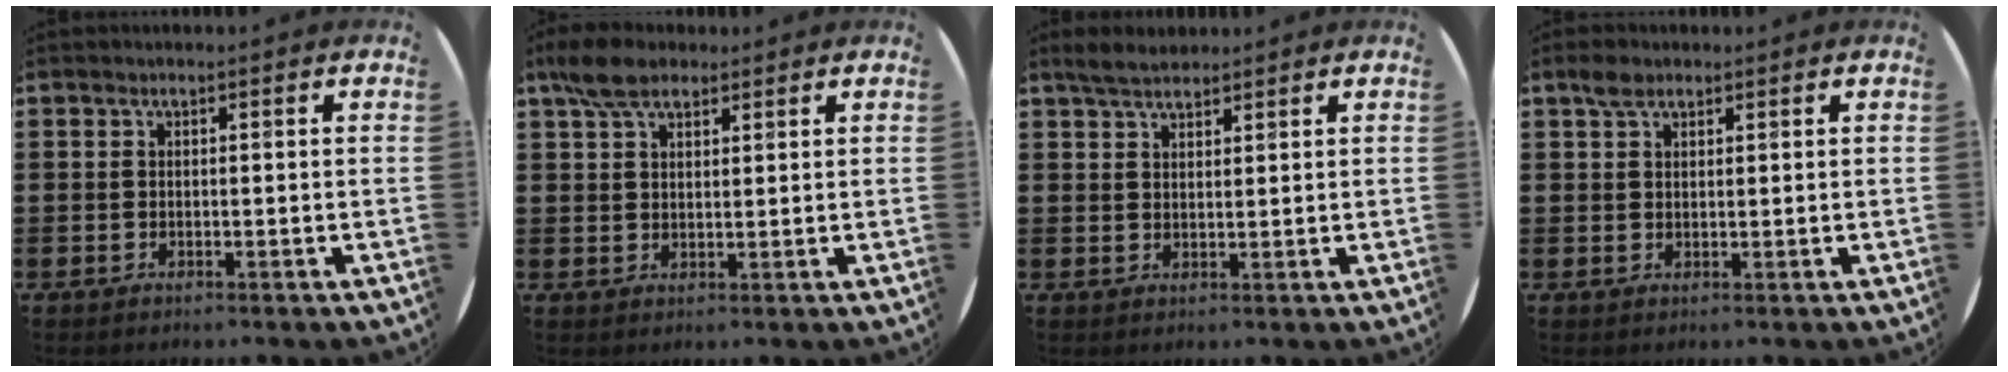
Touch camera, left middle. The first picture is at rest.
{"total": 5.1, "force": [3.9, 2.3, 2.4], "torque": [-0.048, 0.002, 0.072]}
{"total": 3.3, "force": [2.9, 1.0, 1.2], "torque": [-0.027, 0.002, 0.054]}
{"total": 2.4, "force": [1.8, 1.3, 0.9], "torque": [-0.012, 0.002, 0.033]}